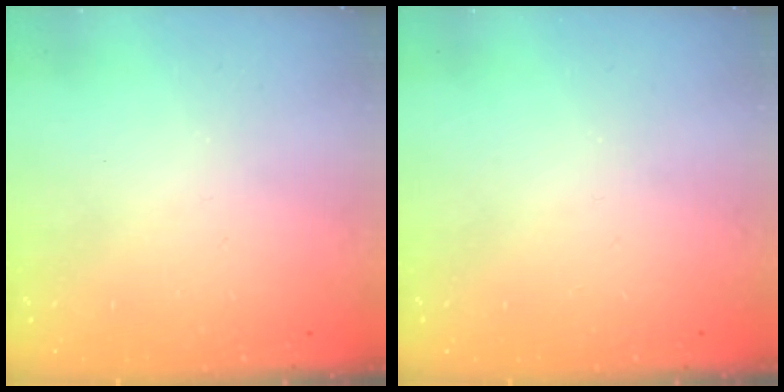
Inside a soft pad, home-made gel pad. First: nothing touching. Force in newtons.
{"total": 0.0}